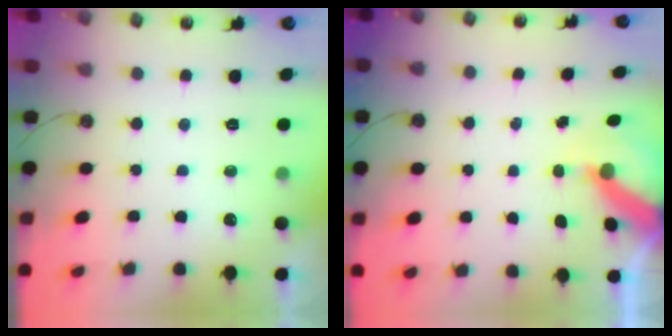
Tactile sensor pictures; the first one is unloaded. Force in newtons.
{"total": 8.0, "press": 7.9, "slide": 1.0}